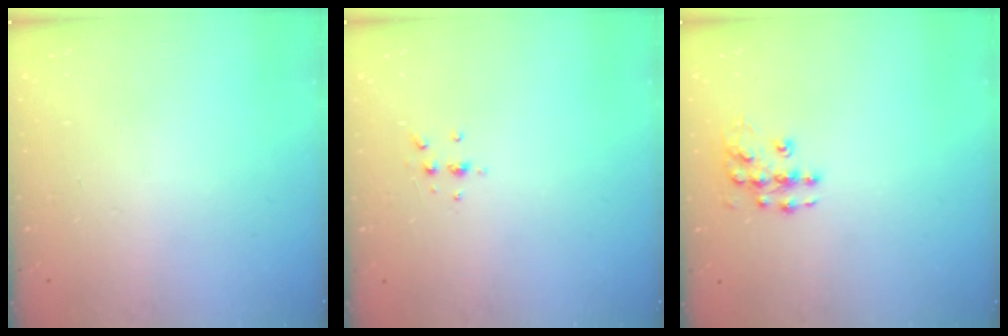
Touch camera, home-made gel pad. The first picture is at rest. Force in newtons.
{"total": 6.1, "press": 6.1, "slide": 0.7}
{"total": 8.9, "press": 8.8, "slide": 0.6}